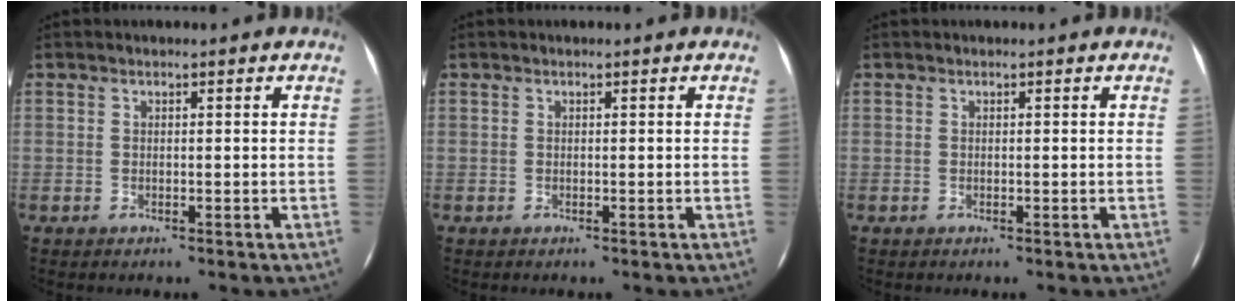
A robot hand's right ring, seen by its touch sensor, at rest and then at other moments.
{"total": 0.0}
{"total": 0.0}